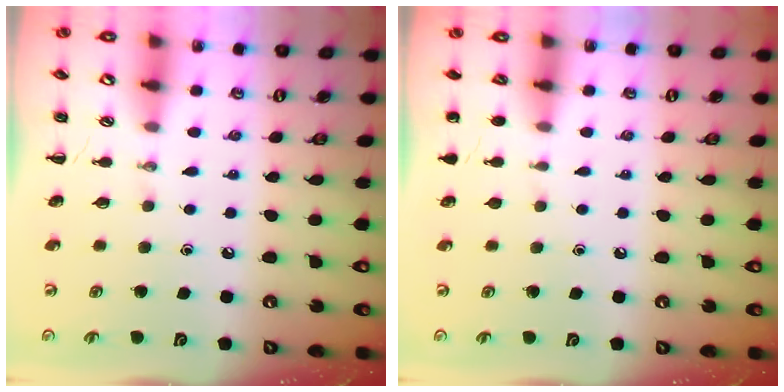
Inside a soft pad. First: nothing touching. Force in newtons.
{"total": 1.2, "press": 1.2, "slide": 0.1}